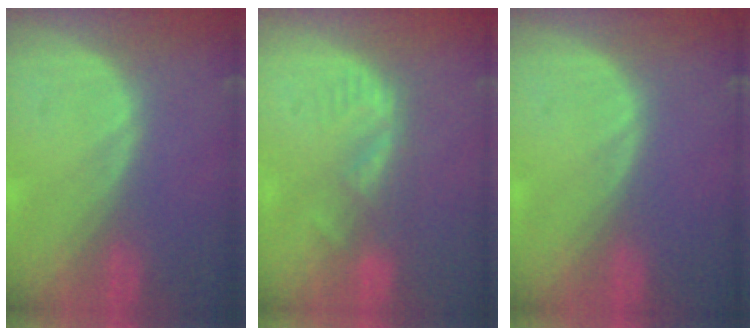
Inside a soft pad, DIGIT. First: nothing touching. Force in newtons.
{"total": 4.0, "press": 3.6, "slide": 1.7}
{"total": 0.0}